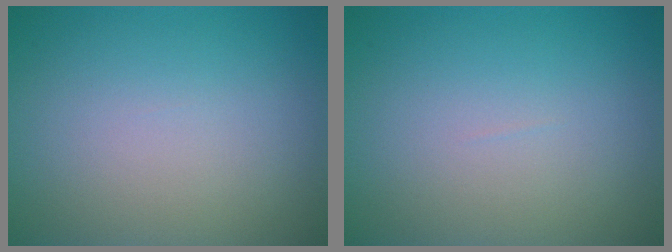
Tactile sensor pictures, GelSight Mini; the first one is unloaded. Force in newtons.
{"total": 0.0}